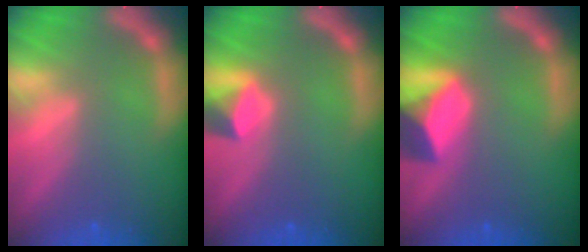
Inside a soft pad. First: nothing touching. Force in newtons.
{"total": 2.4}
{"total": 6.4}